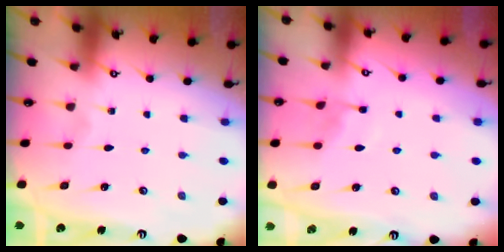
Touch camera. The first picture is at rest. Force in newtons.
{"total": 4.7, "press": 4.6, "slide": 0.6}